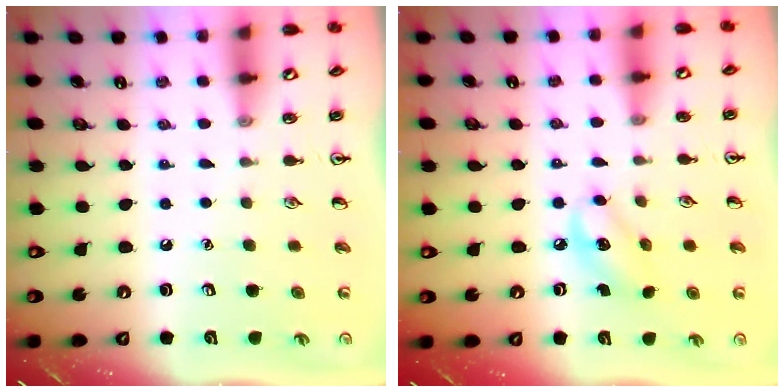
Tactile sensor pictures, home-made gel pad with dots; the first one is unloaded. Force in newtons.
{"total": 6.0, "press": 5.9, "slide": 0.9}